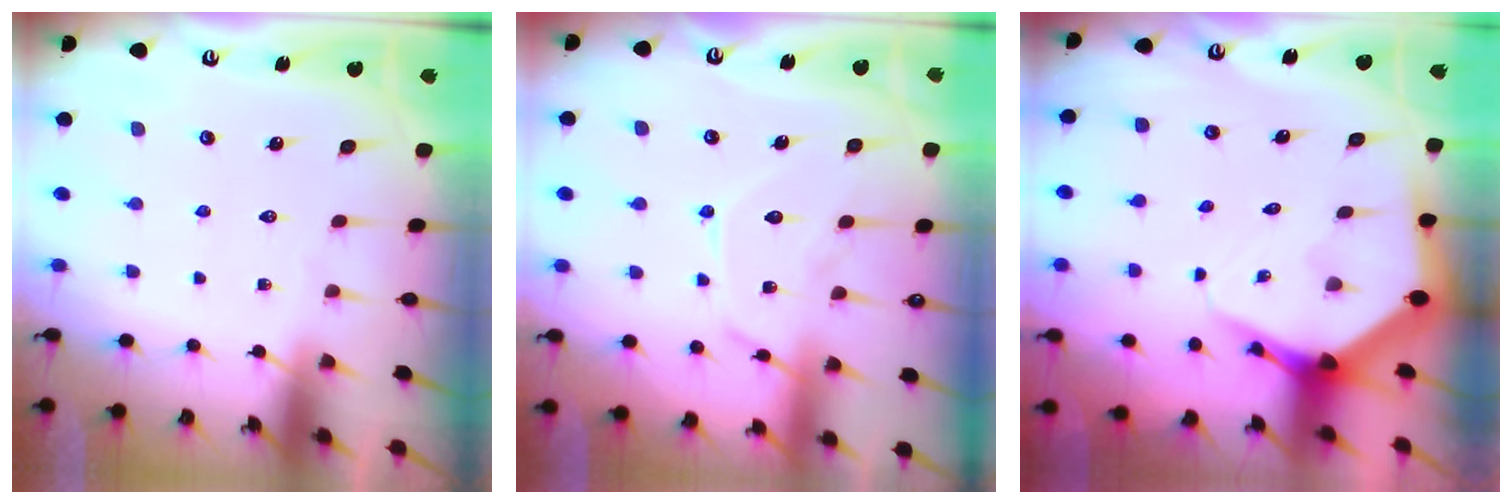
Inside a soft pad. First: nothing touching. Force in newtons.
{"total": 12.0, "press": 12.0, "slide": 0.9}
{"total": 5.8, "press": 5.8, "slide": 0.4}